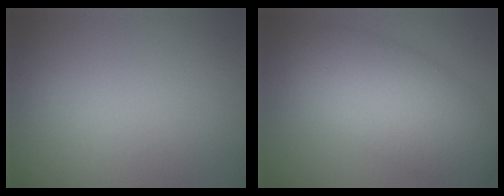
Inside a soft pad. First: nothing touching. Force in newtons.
{"total": 8.3, "press": 8.3, "slide": 0.1}